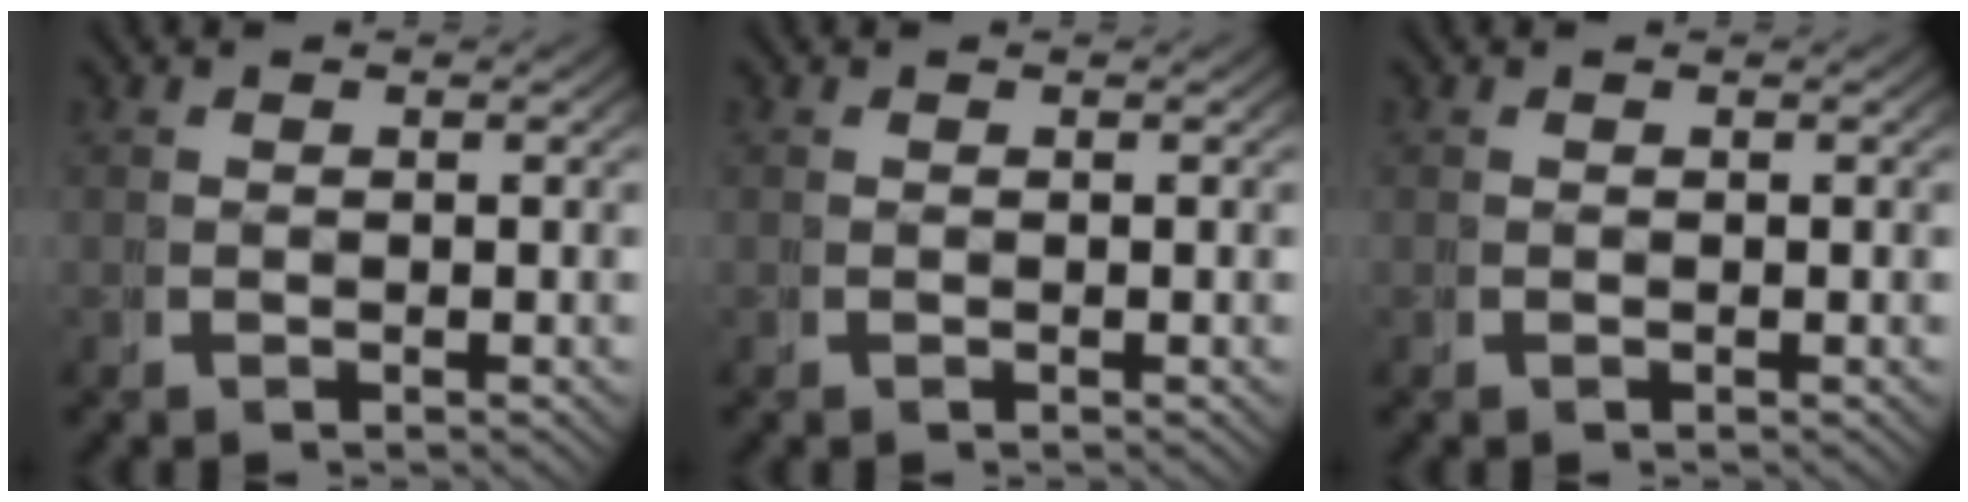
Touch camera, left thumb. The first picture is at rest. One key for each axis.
{"total": 0.0}
{"total": 0.0}